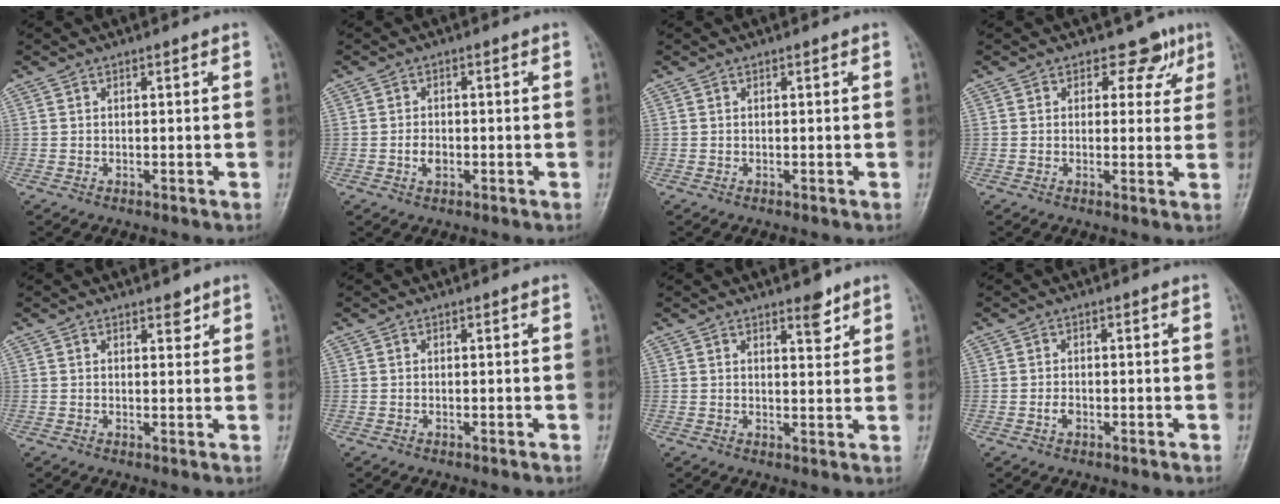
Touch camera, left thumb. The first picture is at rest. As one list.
[{"total": 2.5, "force": [-0.7, 1.7, 1.7], "torque": [-0.025, 0.005, -0.014]}, {"total": 0.0}, {"total": 5.1, "force": [2.8, 3.7, 2.1], "torque": [0.014, -0.006, 0.030]}, {"total": 2.3, "force": [1.6, 1.1, 1.1], "torque": [-0.002, -0.009, 0.022]}, {"total": 0.0}, {"total": 4.0, "force": [2.8, 1.6, 2.4], "torque": [-0.018, -0.018, 0.039]}, {"total": 1.7, "force": [-0.6, 1.1, 1.1], "torque": [-0.018, 0.003, -0.012]}]